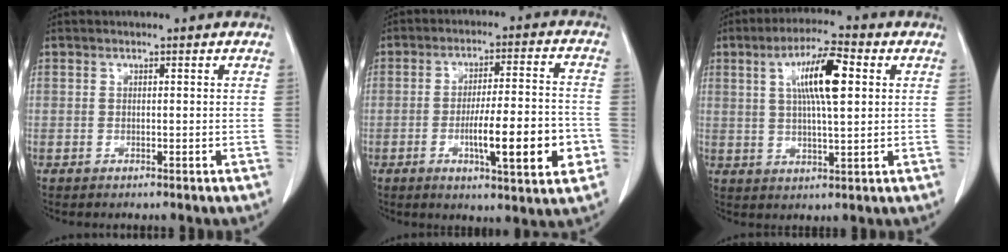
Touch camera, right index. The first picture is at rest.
{"total": 12.9, "force": [-3.8, 1.7, 12.2], "torque": [-0.188, -0.001, -0.056]}
{"total": 9.7, "force": [2.7, 1.6, 9.2], "torque": [-0.167, 0.014, 0.046]}